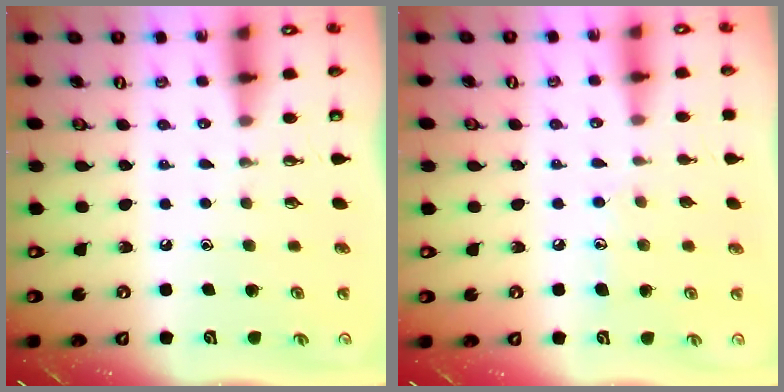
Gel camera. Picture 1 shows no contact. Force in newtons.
{"total": 7.0, "press": 7.0, "slide": 0.6}